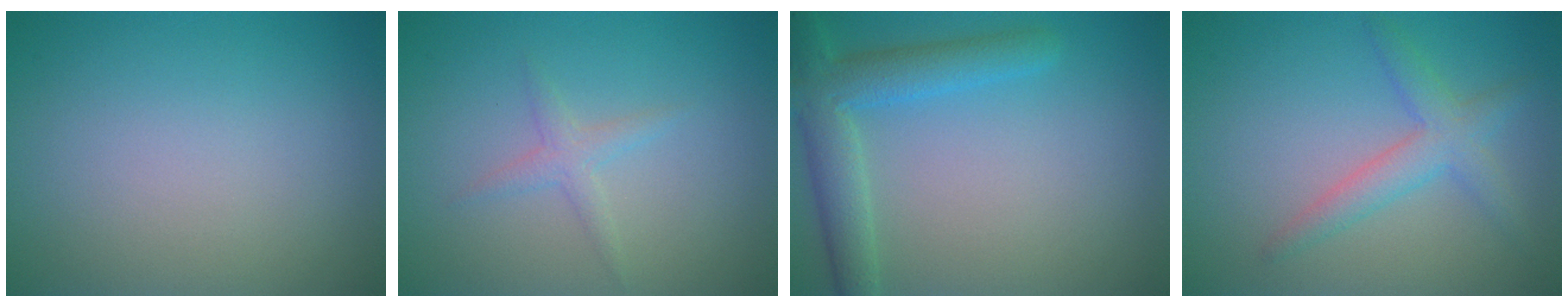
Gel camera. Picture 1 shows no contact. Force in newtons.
{"total": 1.4, "press": 1.4, "slide": 0.1}
{"total": 4.6, "press": 4.6, "slide": 0.2}
{"total": 3.0, "press": 3.0, "slide": 0.2}